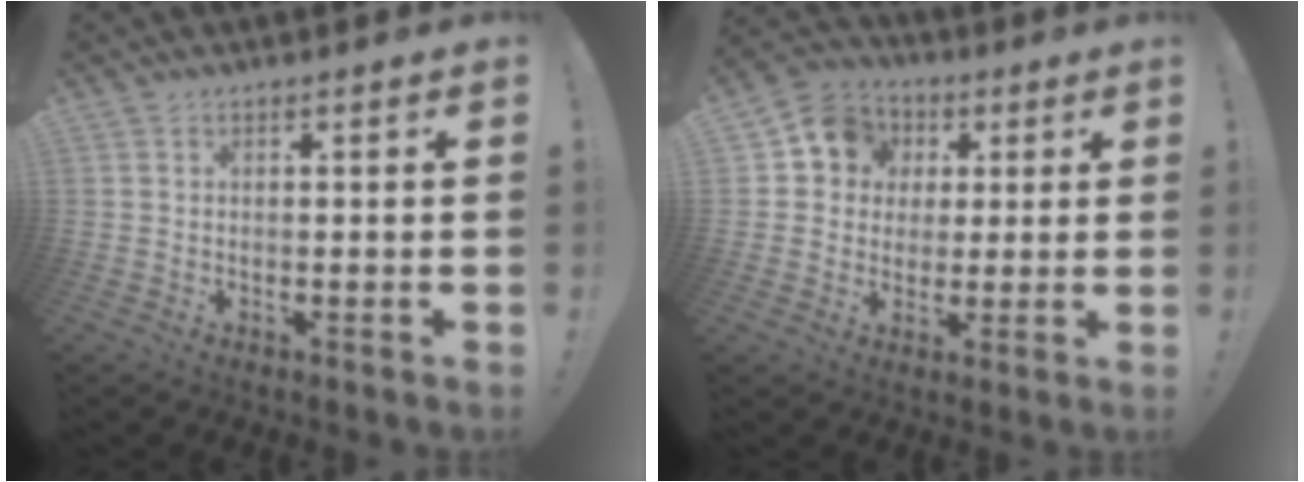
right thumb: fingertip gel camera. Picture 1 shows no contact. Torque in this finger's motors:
{"motor_torque": [-0.32, 0.59, -0.04, -0.08, 0.15]}